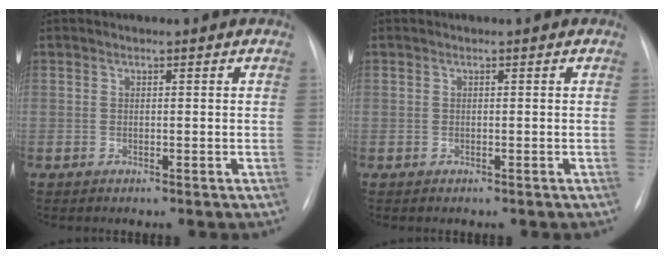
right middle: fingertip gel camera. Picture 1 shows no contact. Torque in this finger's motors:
{"motor_torque": [-0.36, 0.22, -0.01, -0.01]}